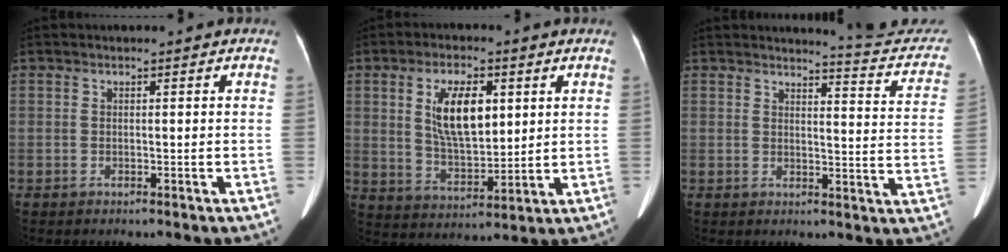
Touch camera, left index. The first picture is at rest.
{"total": 9.7, "force": [2.8, 4.2, 8.4], "torque": [-0.160, 0.003, 0.057]}
{"total": 10.9, "force": [10.8, 0.3, 0.8], "torque": [0.006, -0.073, 0.104]}